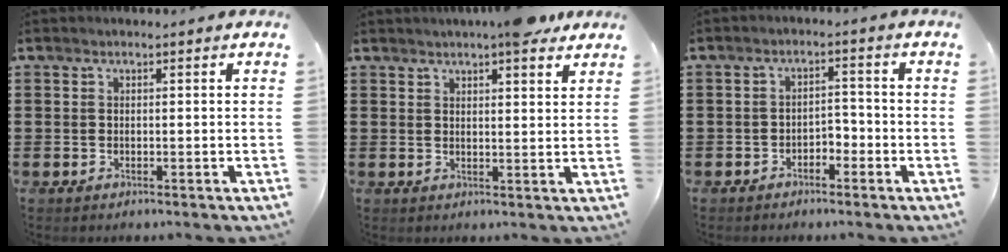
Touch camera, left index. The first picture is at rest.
{"total": 5.0, "force": [4.0, 0.9, 2.8], "torque": [-0.049, -0.004, 0.070]}
{"total": 3.5, "force": [-1.8, 2.7, 1.2], "torque": [-0.034, 0.008, -0.042]}